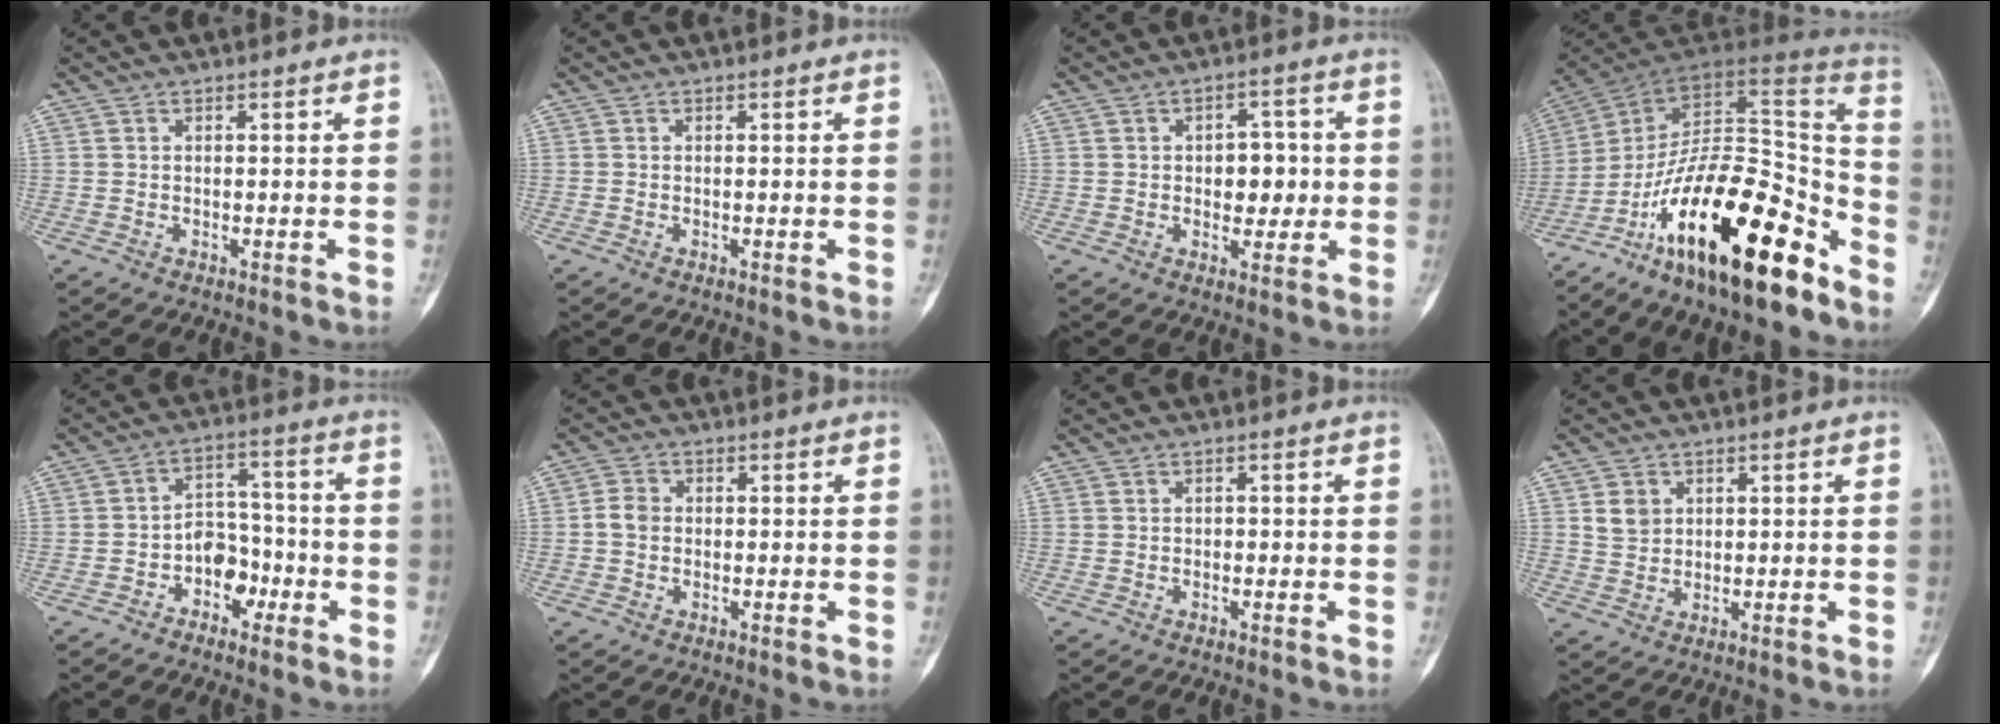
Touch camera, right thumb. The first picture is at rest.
{"total": 0.0}
{"total": 6.6, "force": [0.2, 4.3, 5.0], "torque": [-0.036, 0.004, 0.003]}
{"total": 26.7, "force": [-16.4, 9.6, 18.7], "torque": [-0.249, 0.100, -0.268]}
{"total": 7.1, "force": [-3.2, 5.1, 3.7], "torque": [-0.020, 0.044, -0.060]}
{"total": 3.0, "force": [-0.2, 2.4, 1.7], "torque": [-0.028, 0.008, -0.010]}
{"total": 0.5, "force": [0.0, 0.4, 0.3], "torque": [-0.003, 0.002, -0.002]}
{"total": 3.7, "force": [1.4, 3.0, 1.6], "torque": [-0.015, -0.008, 0.029]}